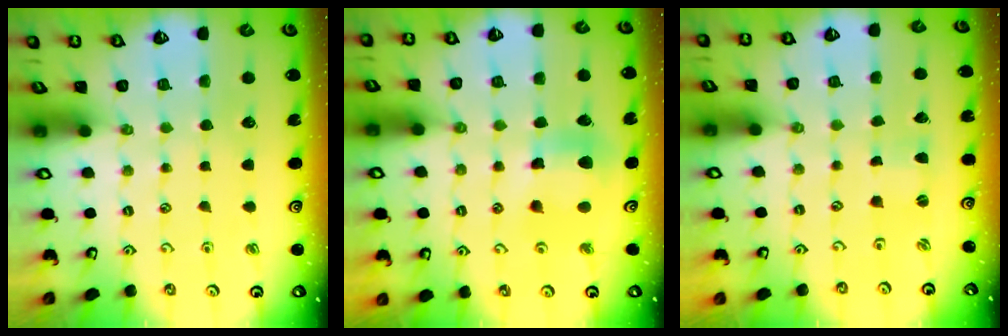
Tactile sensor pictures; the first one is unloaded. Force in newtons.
{"total": 9.1, "press": 9.1, "slide": 1.0}
{"total": 1.0, "press": 1.0, "slide": 0.3}